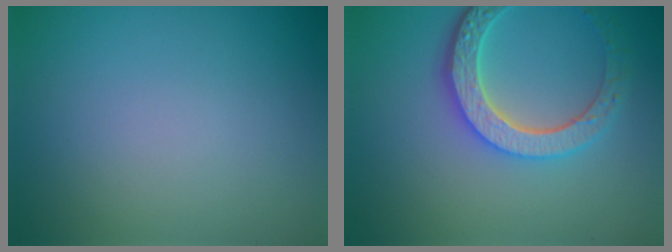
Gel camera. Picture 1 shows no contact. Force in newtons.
{"total": 4.9, "press": 4.2, "slide": 2.4}